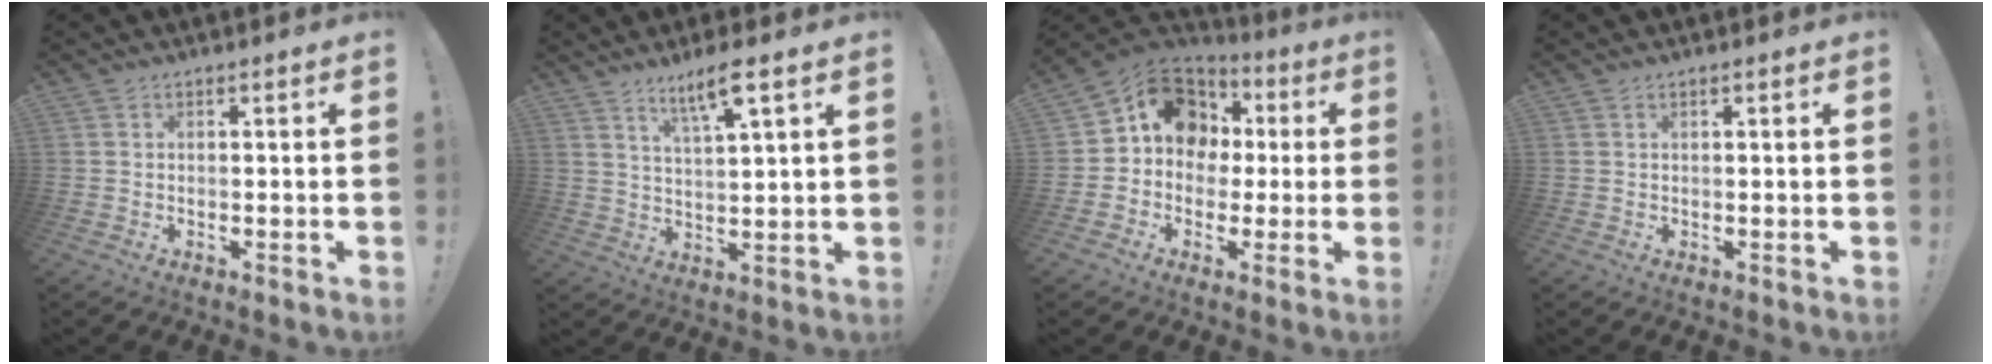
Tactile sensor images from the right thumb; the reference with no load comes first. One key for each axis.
{"total": 8.2, "fx": 5.5, "fy": 0.9, "fz": 6.0, "tx": -0.096, "ty": -0.029, "tz": 0.089}
{"total": 15.0, "fx": 3.2, "fy": 12.5, "fz": 7.6, "tx": -0.105, "ty": 0.001, "tz": 0.072}
{"total": 0.8, "fx": 0.4, "fy": 0.0, "fz": 0.7, "tx": -0.016, "ty": 0.002, "tz": 0.007}